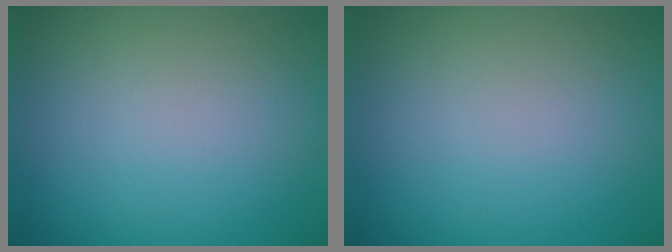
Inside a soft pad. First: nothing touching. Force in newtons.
{"total": 0.0}